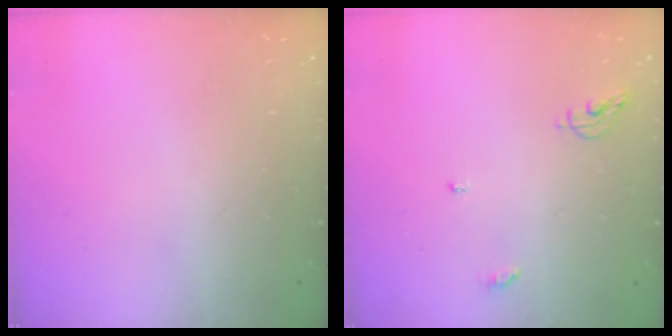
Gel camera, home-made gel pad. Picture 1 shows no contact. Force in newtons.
{"total": 5.4, "press": 5.4, "slide": 0.4}